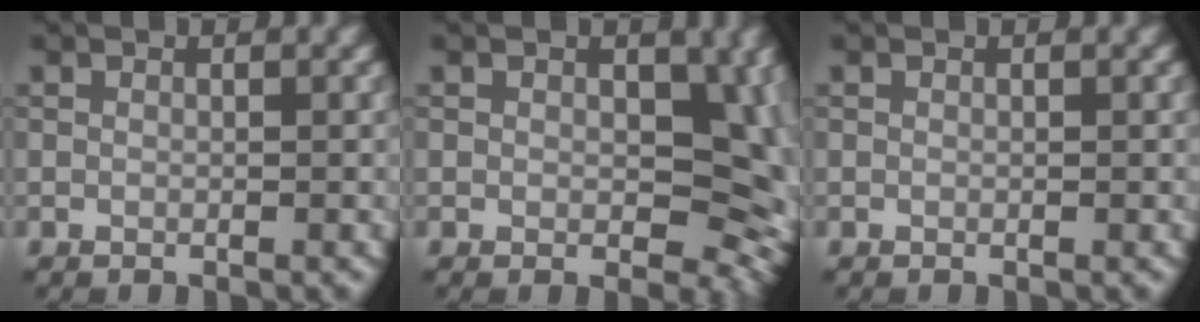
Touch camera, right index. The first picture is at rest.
{"total": 9.3, "force": [0.7, 5.9, 7.1], "torque": [-0.065, -0.009, 0.013]}
{"total": 0.0}